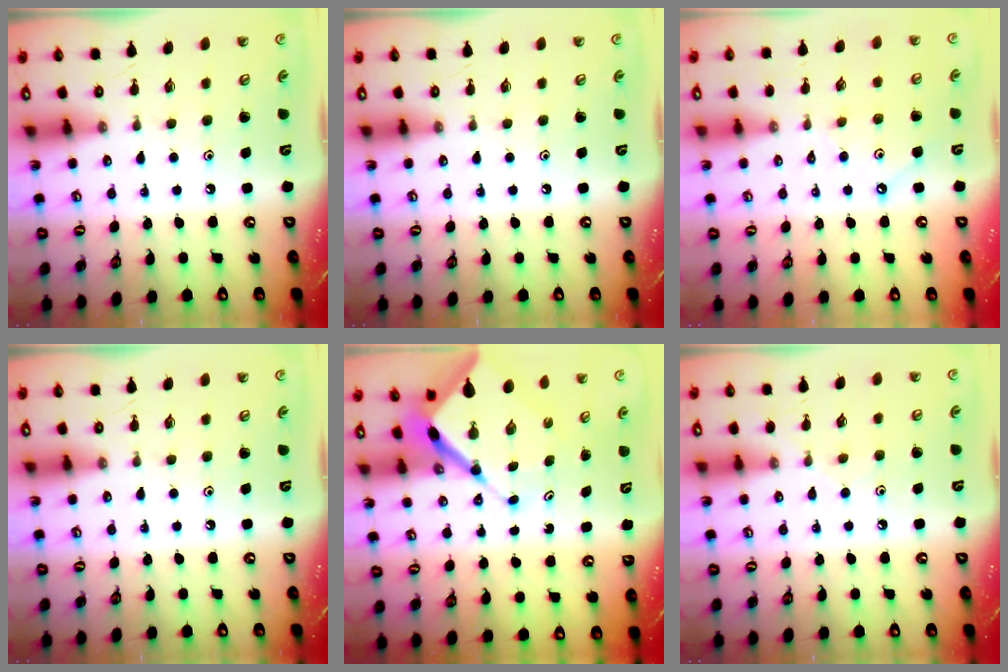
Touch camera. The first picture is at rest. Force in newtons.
{"total": 0.0}
{"total": 3.0, "press": 3.0, "slide": 0.4}
{"total": 0.0}
{"total": 10.6, "press": 10.6, "slide": 1.0}
{"total": 5.5, "press": 5.4, "slide": 0.8}